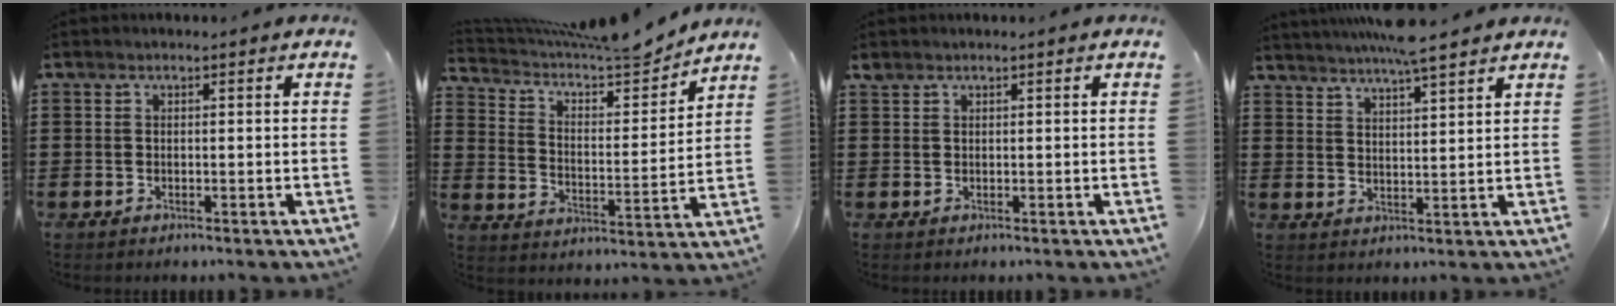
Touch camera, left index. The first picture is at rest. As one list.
[{"total": 7.9, "force": [7.2, 1.4, 2.9], "torque": [-0.075, -0.055, 0.120]}, {"total": 0.9, "force": [0.7, 0.4, 0.3], "torque": [-0.008, 0.002, 0.014]}, {"total": 5.0, "force": [4.6, -0.4, 1.9], "torque": [-0.050, -0.016, 0.081]}]